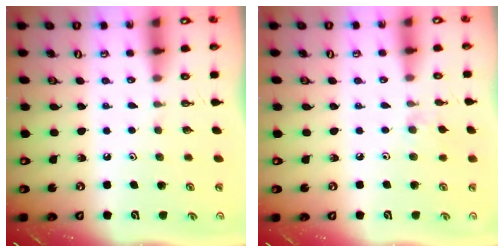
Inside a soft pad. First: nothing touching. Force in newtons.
{"total": 4.5, "press": 4.5, "slide": 0.7}